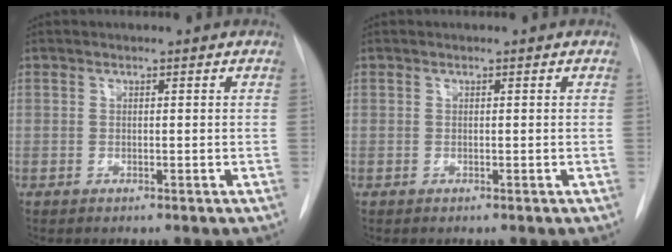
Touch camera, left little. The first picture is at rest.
{"total": 0.0}